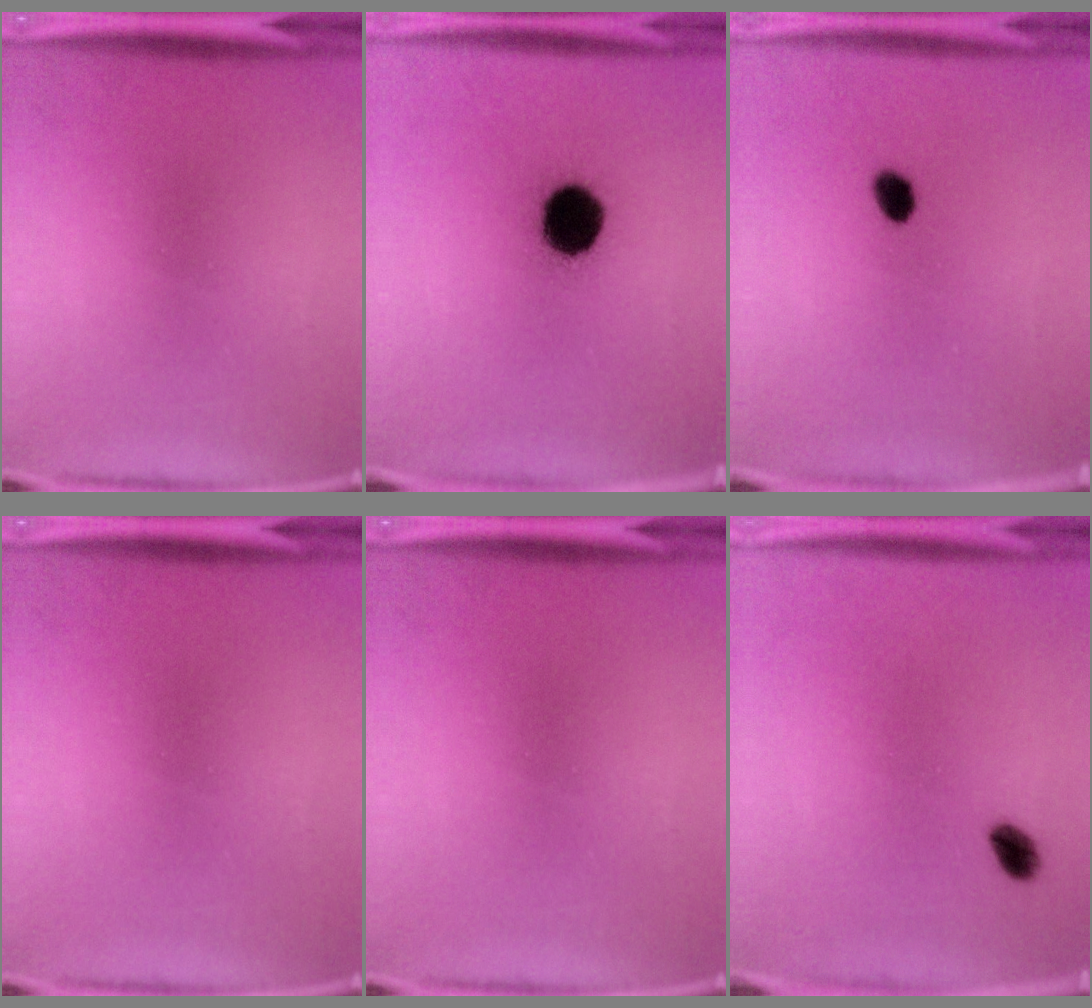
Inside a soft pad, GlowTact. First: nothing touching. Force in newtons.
{"total": 13.9}
{"total": 2.7}
{"total": 0.0}
{"total": 0.0}
{"total": 2.8}